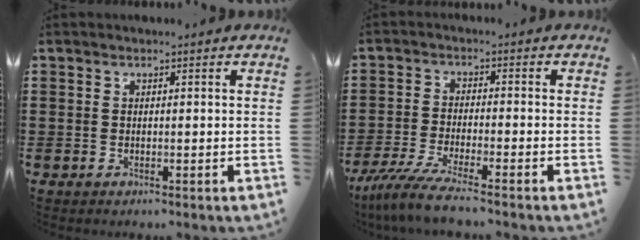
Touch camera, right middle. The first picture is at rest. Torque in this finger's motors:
{"motor_torque": [0.91, 0.12, 0.68, 0.19]}